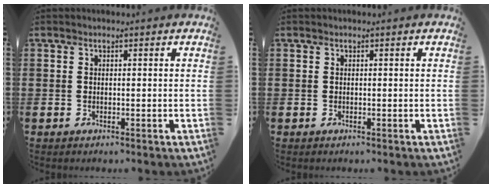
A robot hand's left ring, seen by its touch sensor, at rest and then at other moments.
{"total": 0.0}